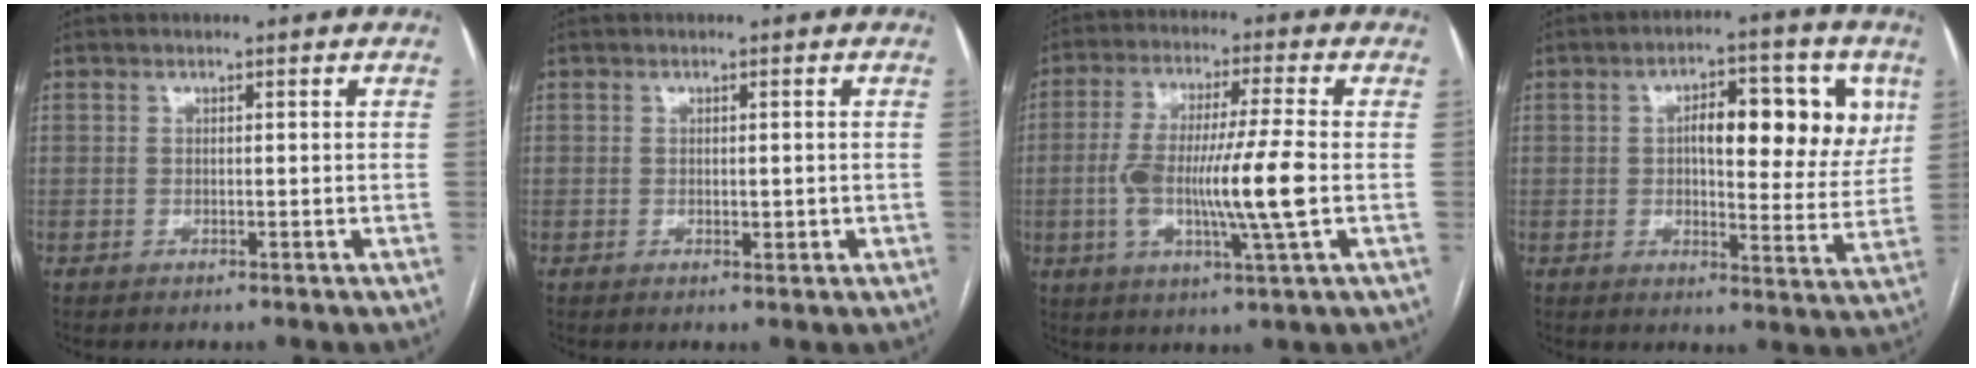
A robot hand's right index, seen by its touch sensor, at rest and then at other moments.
{"total": 1.2, "force": [-0.1, 0.5, 1.0], "torque": [-0.018, 0.000, 0.002]}
{"total": 12.6, "force": [-1.7, 0.3, 12.5], "torque": [-0.244, -0.001, -0.033]}
{"total": 13.2, "force": [3.7, 5.0, 11.7], "torque": [-0.149, 0.023, 0.051]}